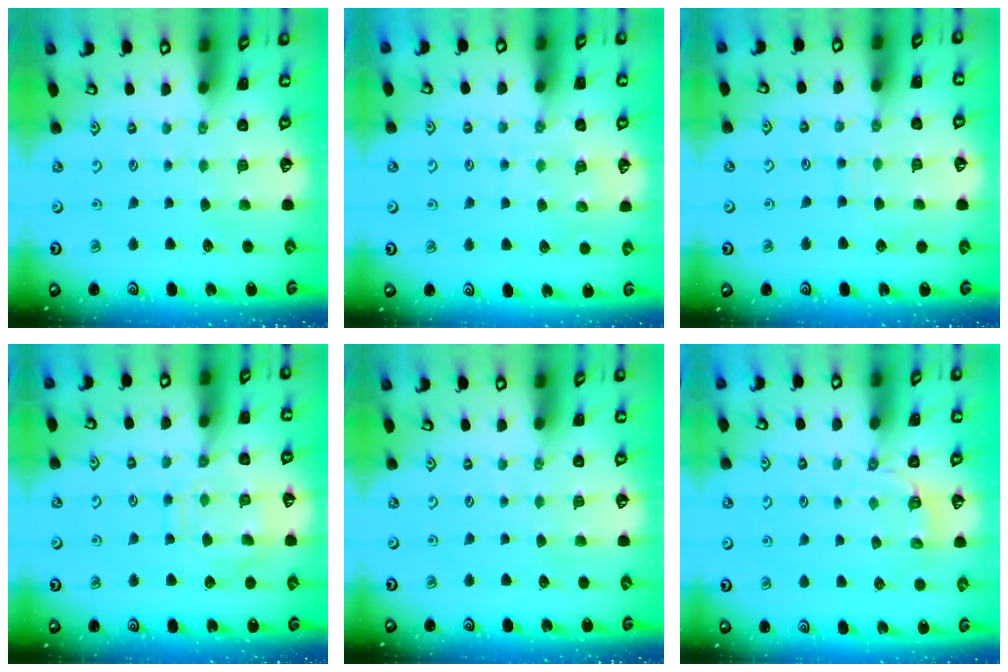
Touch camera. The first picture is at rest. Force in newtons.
{"total": 7.3, "press": 7.3, "slide": 0.8}
{"total": 5.1, "press": 5.0, "slide": 0.5}
{"total": 12.4, "press": 12.3, "slide": 1.1}
{"total": 0.0}
{"total": 2.9, "press": 2.0, "slide": 2.1}